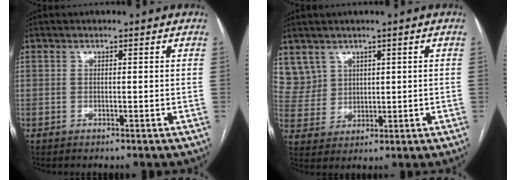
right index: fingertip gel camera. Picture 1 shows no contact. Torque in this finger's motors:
{"motor_torque": [-0.29, 0.36, -0.01, 0.00]}